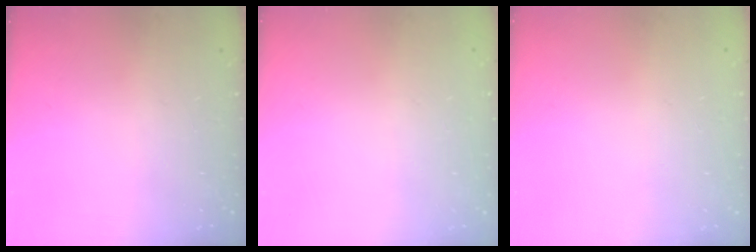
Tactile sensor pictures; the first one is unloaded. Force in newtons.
{"total": 0.0}
{"total": 0.0}